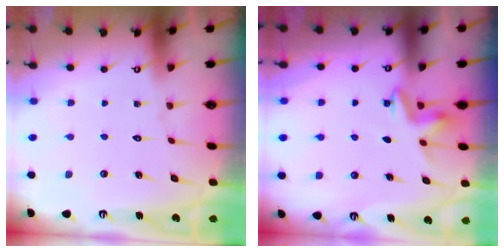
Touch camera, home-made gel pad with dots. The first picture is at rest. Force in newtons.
{"total": 4.3, "press": 4.2, "slide": 0.4}